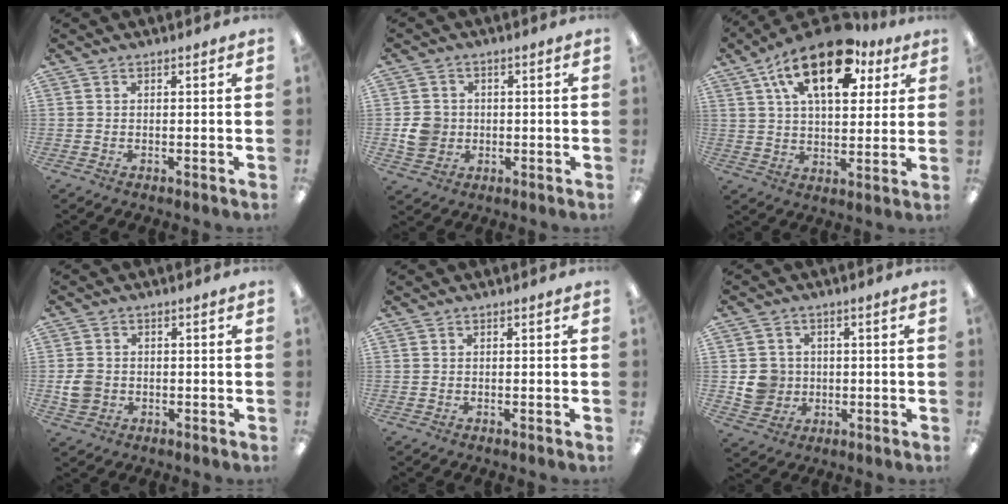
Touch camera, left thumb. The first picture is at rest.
{"total": 6.0, "force": [-0.6, 5.6, 2.1], "torque": [-0.033, 0.009, -0.009]}
{"total": 19.9, "force": [10.3, 9.9, 13.8], "torque": [-0.232, -0.031, 0.171]}
{"total": 4.5, "force": [-0.5, 4.0, 2.1], "torque": [-0.034, 0.004, -0.010]}
{"total": 0.0}
{"total": 6.8, "force": [-0.1, 6.7, 1.3], "torque": [-0.016, 0.009, 0.005]}